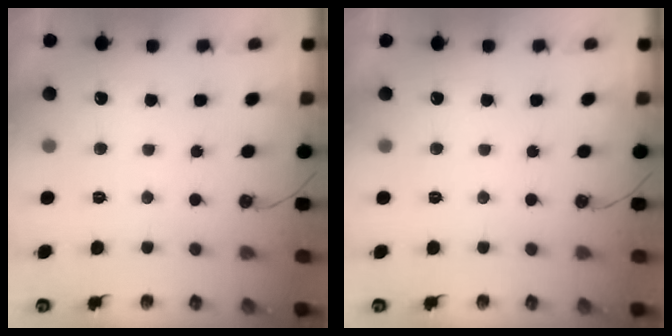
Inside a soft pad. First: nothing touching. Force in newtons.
{"total": 0.0}